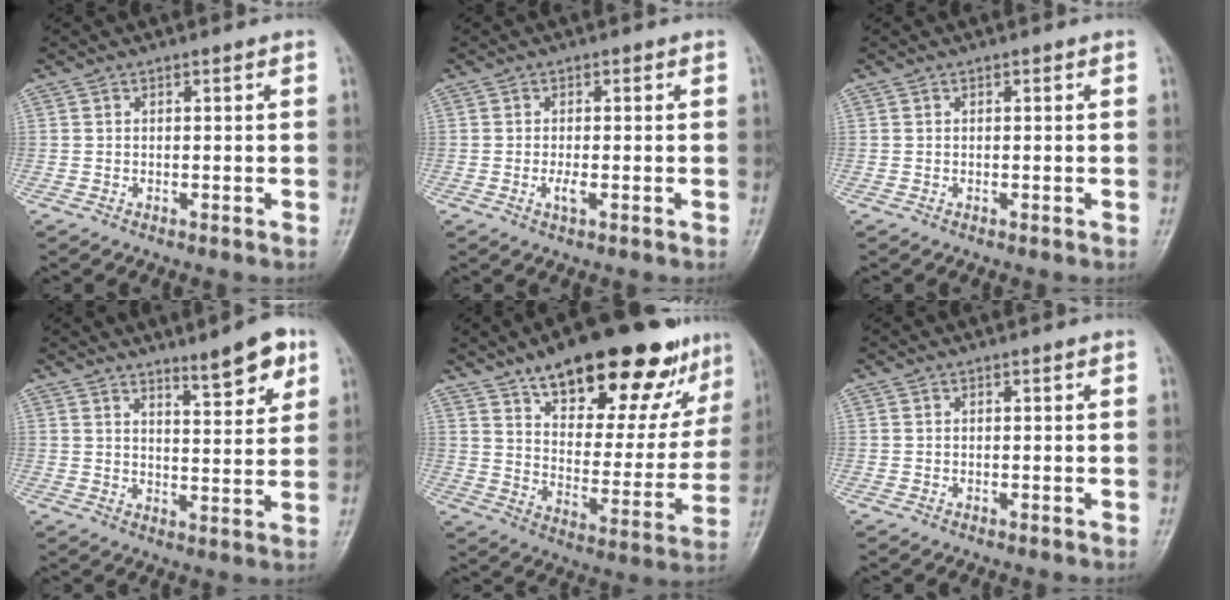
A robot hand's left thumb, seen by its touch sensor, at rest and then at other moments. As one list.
[{"total": 2.2, "force": [-0.5, 0.9, 2.0], "torque": [-0.036, -0.004, -0.011]}, {"total": 0.0}, {"total": 8.5, "force": [5.5, 2.1, 6.1], "torque": [-0.070, -0.037, 0.082]}, {"total": 26.6, "force": [17.4, 10.3, 17.3], "torque": [-0.198, -0.052, 0.259]}, {"total": 0.0}]